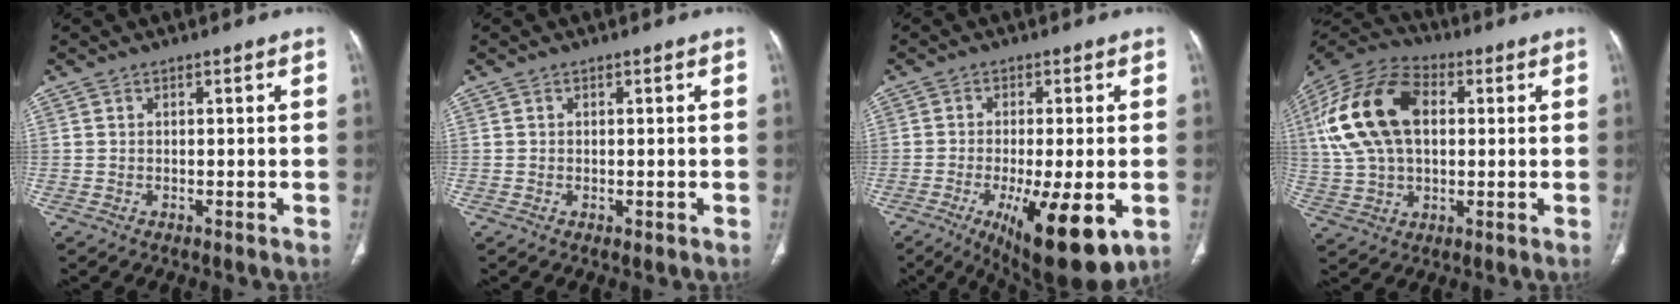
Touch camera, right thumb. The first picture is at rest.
{"total": 0.6, "force": [-0.1, 0.4, 0.4], "torque": [-0.009, -0.002, 0.000]}
{"total": 16.0, "force": [-5.6, 4.9, 14.2], "torque": [-0.195, -0.017, -0.070]}
{"total": 20.5, "force": [4.0, 12.7, 15.6], "torque": [-0.307, 0.020, 0.069]}